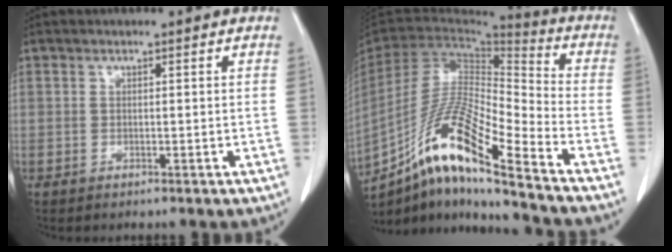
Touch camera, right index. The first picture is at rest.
{"total": 18.2, "force": [-12.4, 0.7, 13.3], "torque": [-0.273, -0.013, -0.230]}